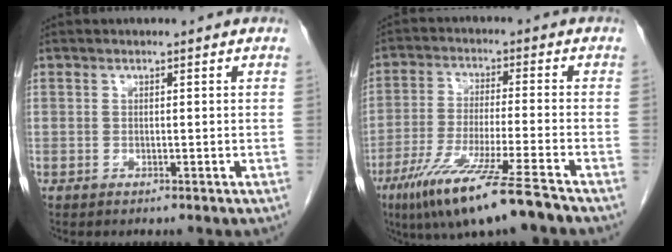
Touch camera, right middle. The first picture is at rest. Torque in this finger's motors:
{"motor_torque": [1.45, -0.69, 0.57, 0.21]}